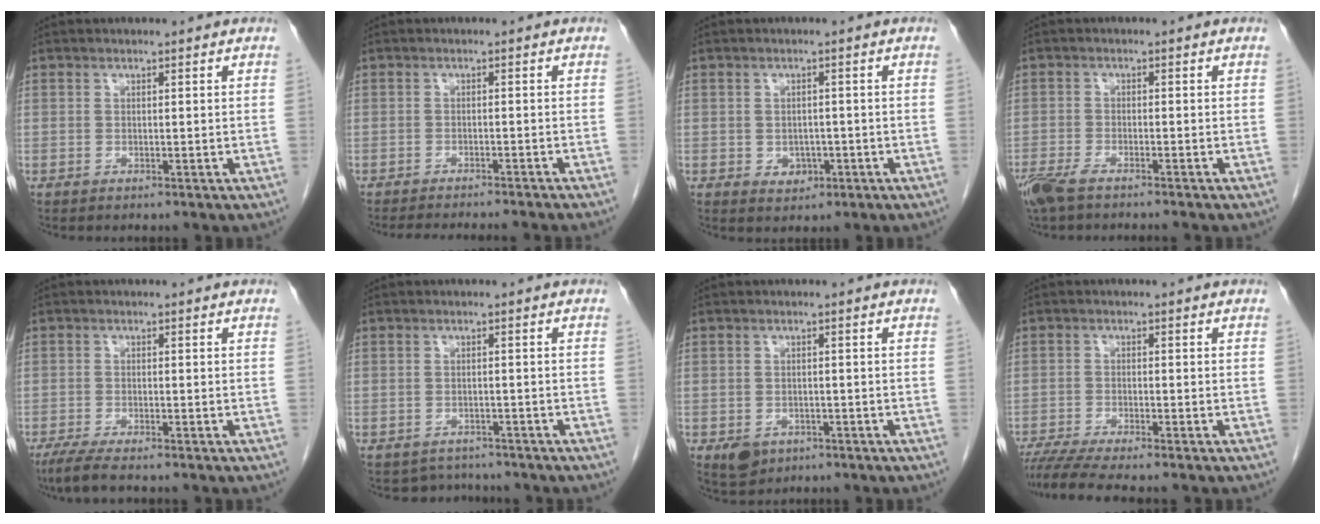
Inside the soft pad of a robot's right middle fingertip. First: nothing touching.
{"total": 10.4, "force": [-9.5, 0.1, 4.2], "torque": [-0.039, -0.015, -0.122]}
{"total": 2.6, "force": [-0.8, 2.1, 1.3], "torque": [-0.015, 0.003, -0.003]}
{"total": 6.0, "force": [-4.9, 1.0, 3.4], "torque": [-0.060, -0.012, -0.085]}
{"total": 4.3, "force": [-3.4, 0.3, 2.7], "torque": [-0.051, -0.012, -0.060]}
{"total": 3.6, "force": [-3.3, 1.4, -0.4], "torque": [0.006, 0.008, -0.047]}
{"total": 3.6, "force": [-1.9, 2.7, 1.5], "torque": [-0.024, 0.000, -0.021]}
{"total": 6.9, "force": [-6.0, -0.5, 3.4], "torque": [-0.052, -0.017, -0.102]}